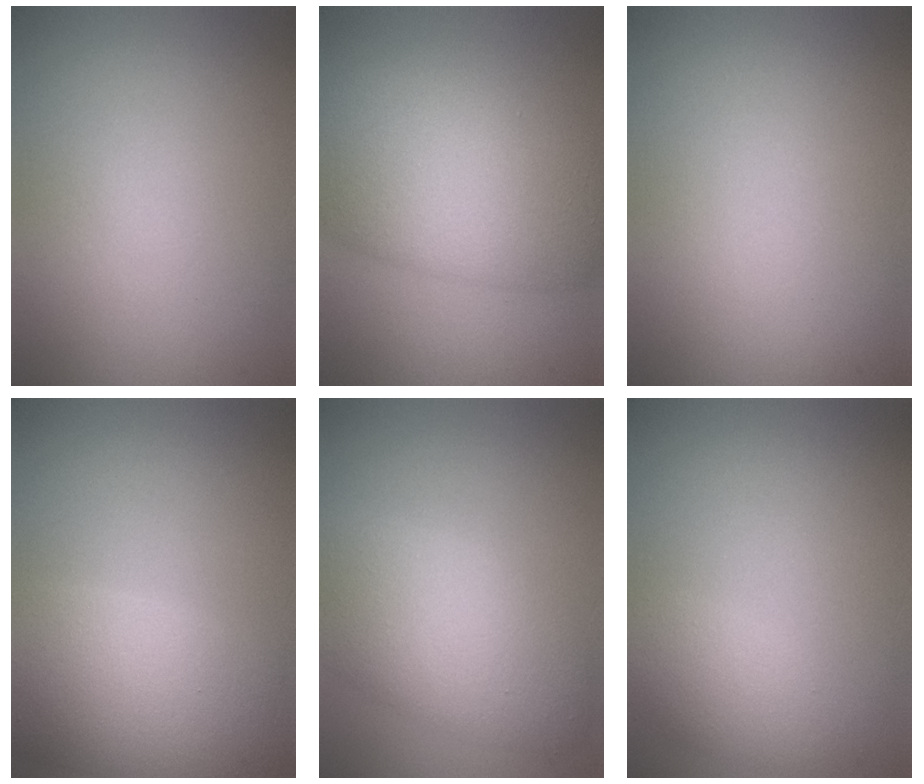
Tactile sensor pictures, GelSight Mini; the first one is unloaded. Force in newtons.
{"total": 9.4, "press": 9.4, "slide": 0.7}
{"total": 0.0}
{"total": 7.5, "press": 7.5, "slide": 0.6}
{"total": 6.6, "press": 6.6, "slide": 0.4}
{"total": 2.5, "press": 2.5, "slide": 0.1}